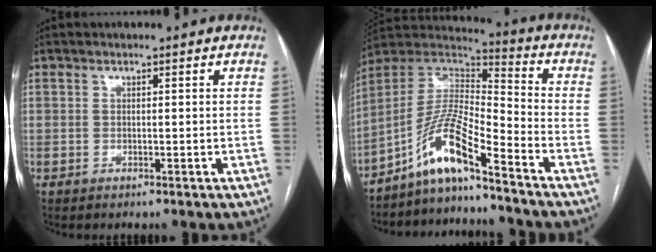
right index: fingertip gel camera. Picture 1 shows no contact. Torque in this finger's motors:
{"motor_torque": [1.39, -0.74, 0.41, 0.18]}